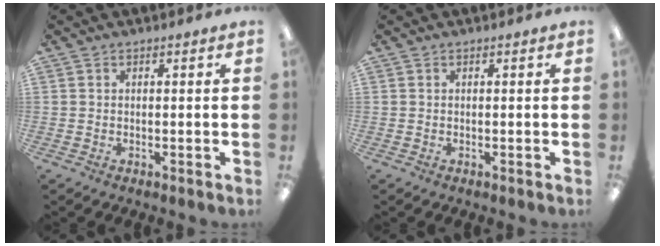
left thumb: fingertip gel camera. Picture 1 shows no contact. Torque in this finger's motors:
{"motor_torque": [-0.02, 0.02, 0.07, 0.07, 0.00]}